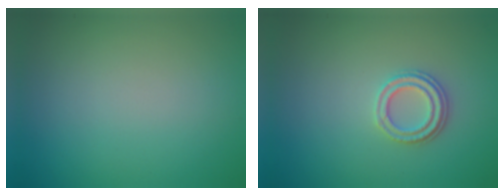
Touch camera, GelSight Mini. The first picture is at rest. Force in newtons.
{"total": 2.3, "press": 2.1, "slide": 1.0}